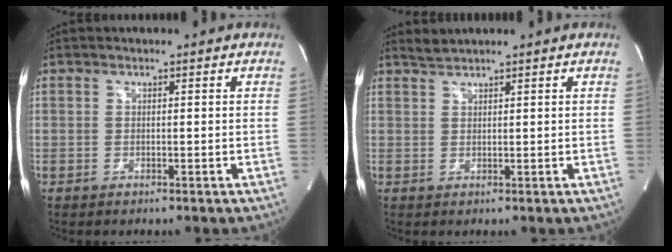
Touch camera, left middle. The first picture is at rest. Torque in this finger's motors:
{"motor_torque": [0.13, 0.17, -0.08, 0.00]}